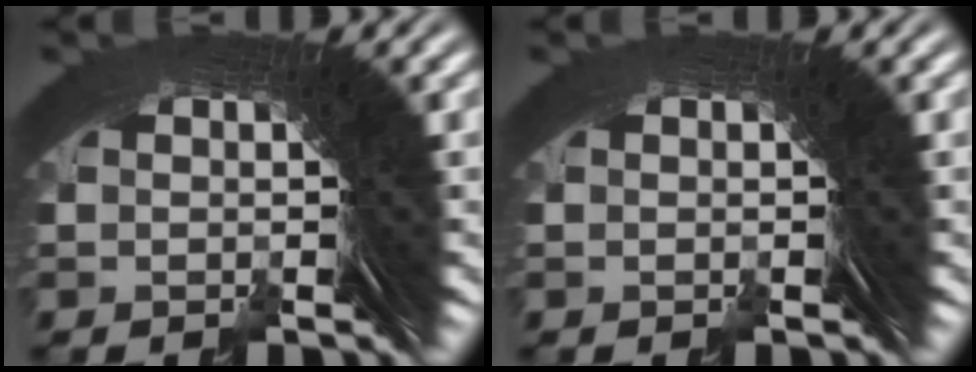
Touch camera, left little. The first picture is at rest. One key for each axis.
{"total": 0.0}